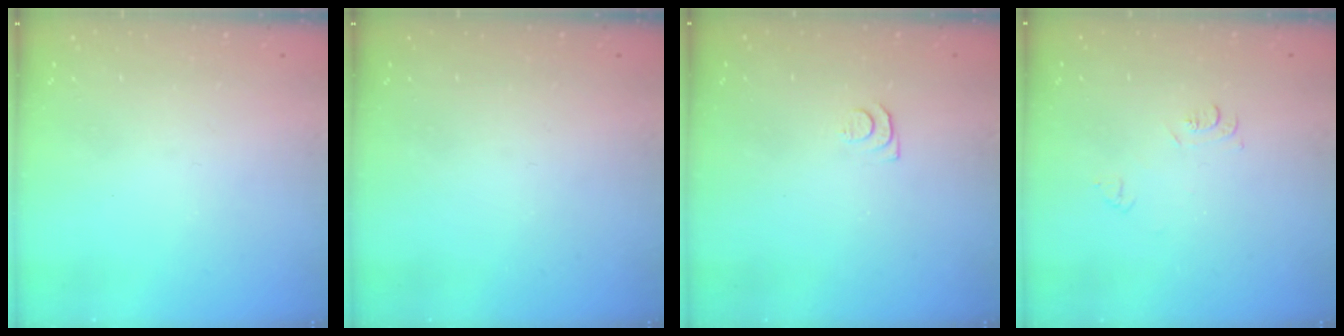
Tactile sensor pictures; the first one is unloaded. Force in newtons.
{"total": 0.0}
{"total": 4.4, "press": 4.4, "slide": 0.6}
{"total": 4.9, "press": 4.9, "slide": 0.7}